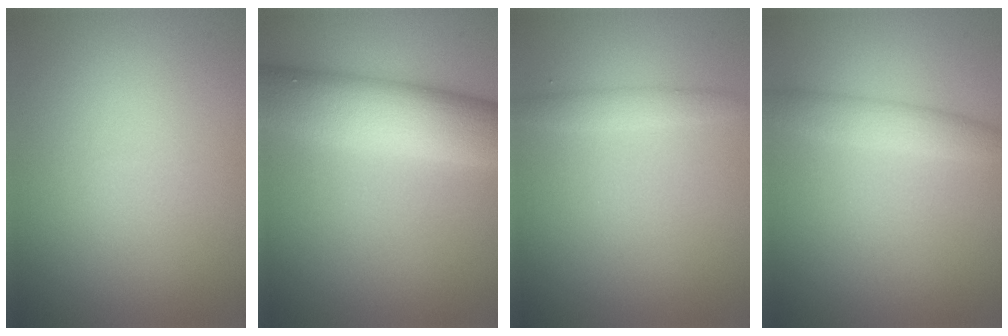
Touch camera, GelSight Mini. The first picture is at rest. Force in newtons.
{"total": 8.1, "press": 8.1, "slide": 0.1}
{"total": 1.5, "press": 1.5, "slide": 0.1}
{"total": 2.5, "press": 2.5, "slide": 0.1}